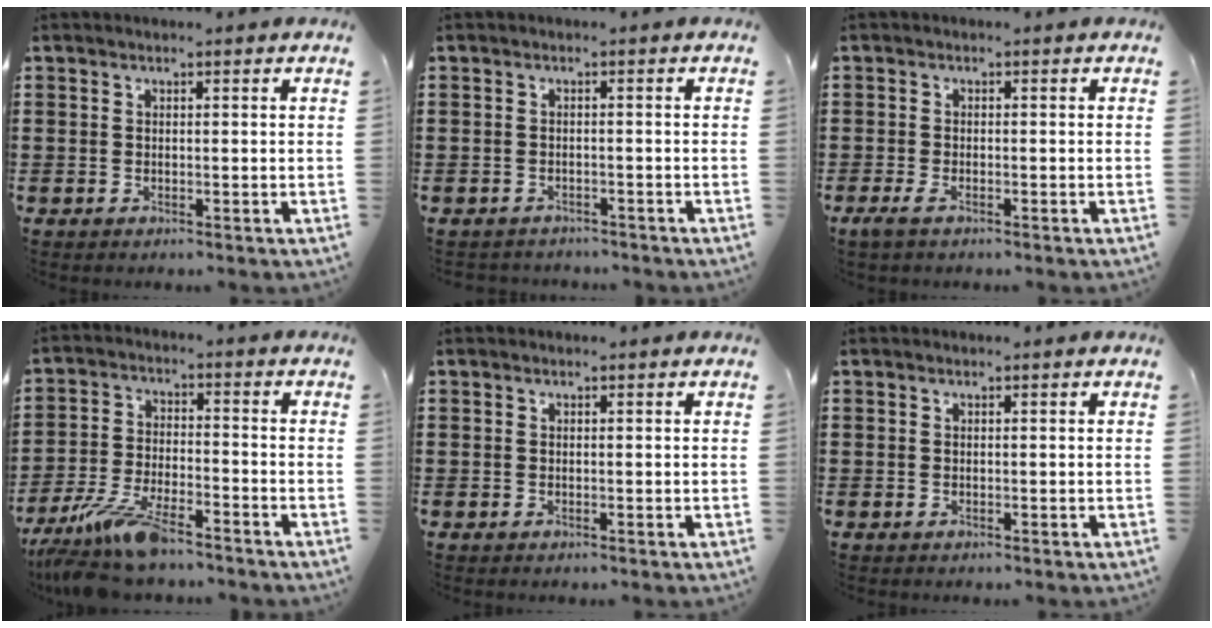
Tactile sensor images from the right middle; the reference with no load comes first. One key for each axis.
{"total": 1.3, "fx": -1.2, "fy": 0.3, "fz": -0.2, "tx": -0.001, "ty": -0.001, "tz": -0.027}
{"total": 1.5, "fx": -0.8, "fy": 0.5, "fz": 1.1, "tx": -0.029, "ty": -0.003, "tz": -0.019}
{"total": 9.1, "fx": -7.6, "fy": 1.8, "fz": 4.6, "tx": -0.109, "ty": 0.000, "tz": -0.150}
{"total": 0.0}
{"total": 0.0}